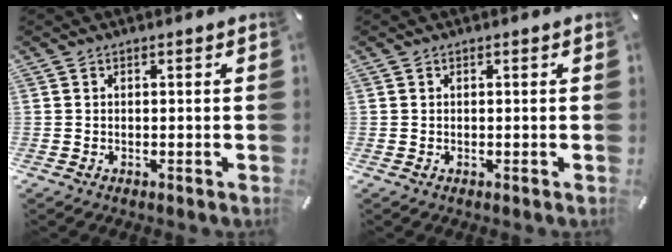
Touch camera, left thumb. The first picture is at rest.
{"total": 0.0}